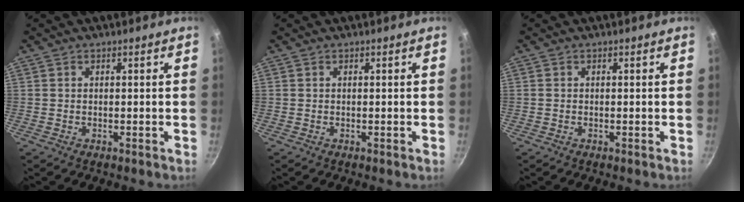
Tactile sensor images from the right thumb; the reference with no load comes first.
{"total": 0.0}
{"total": 0.0}